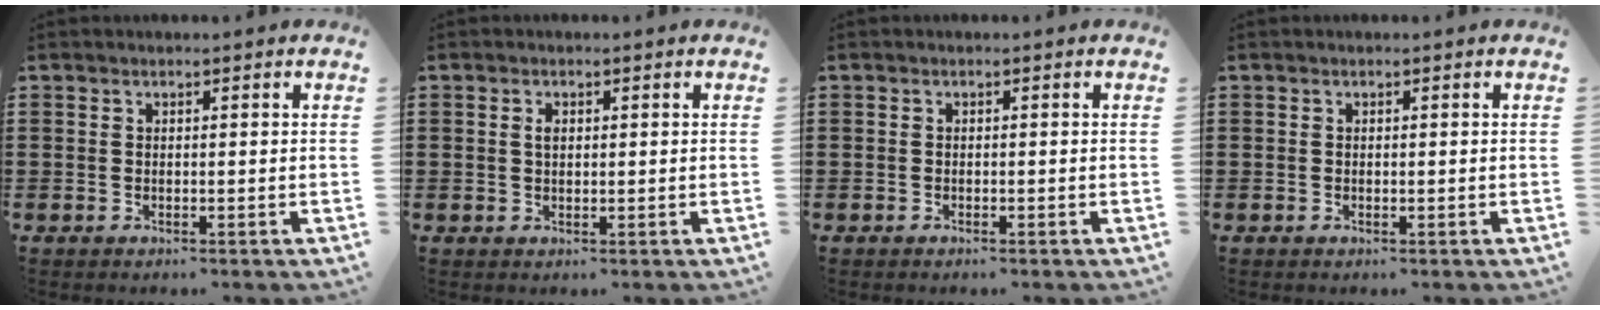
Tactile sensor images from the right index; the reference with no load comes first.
{"total": 1.3, "force": [0.3, 0.7, 1.1], "torque": [-0.023, 0.005, 0.005]}
{"total": 0.5, "force": [-0.5, -0.1, 0.2], "torque": [-0.005, -0.004, -0.009]}
{"total": 0.0}